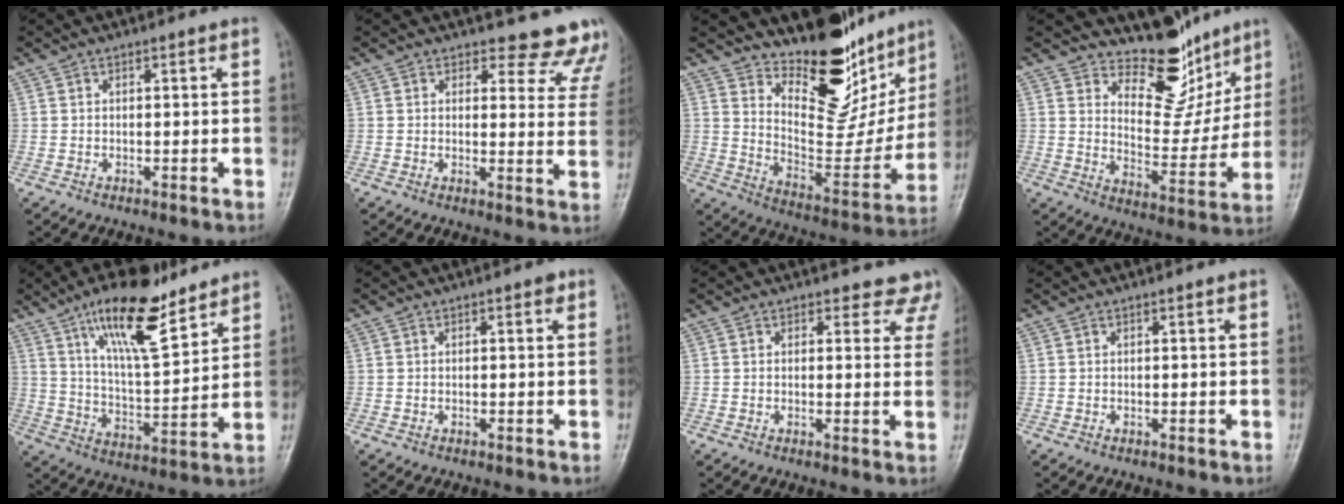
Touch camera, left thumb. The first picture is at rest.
{"total": 11.6, "force": [10.9, 3.8, 0.6], "torque": [0.051, -0.094, 0.092]}
{"total": 19.6, "force": [15.0, 8.2, 9.6], "torque": [-0.070, -0.110, 0.236]}
{"total": 12.6, "force": [10.2, 6.3, 3.9], "torque": [-0.003, -0.078, 0.158]}
{"total": 16.2, "force": [10.9, 4.9, 10.9], "torque": [-0.162, -0.061, 0.194]}
{"total": 0.8, "force": [0.4, 0.4, 0.5], "torque": [-0.003, -0.001, 0.003]}
{"total": 6.1, "force": [5.4, 2.8, 0.1], "torque": [0.051, -0.023, 0.032]}
{"total": 0.0}